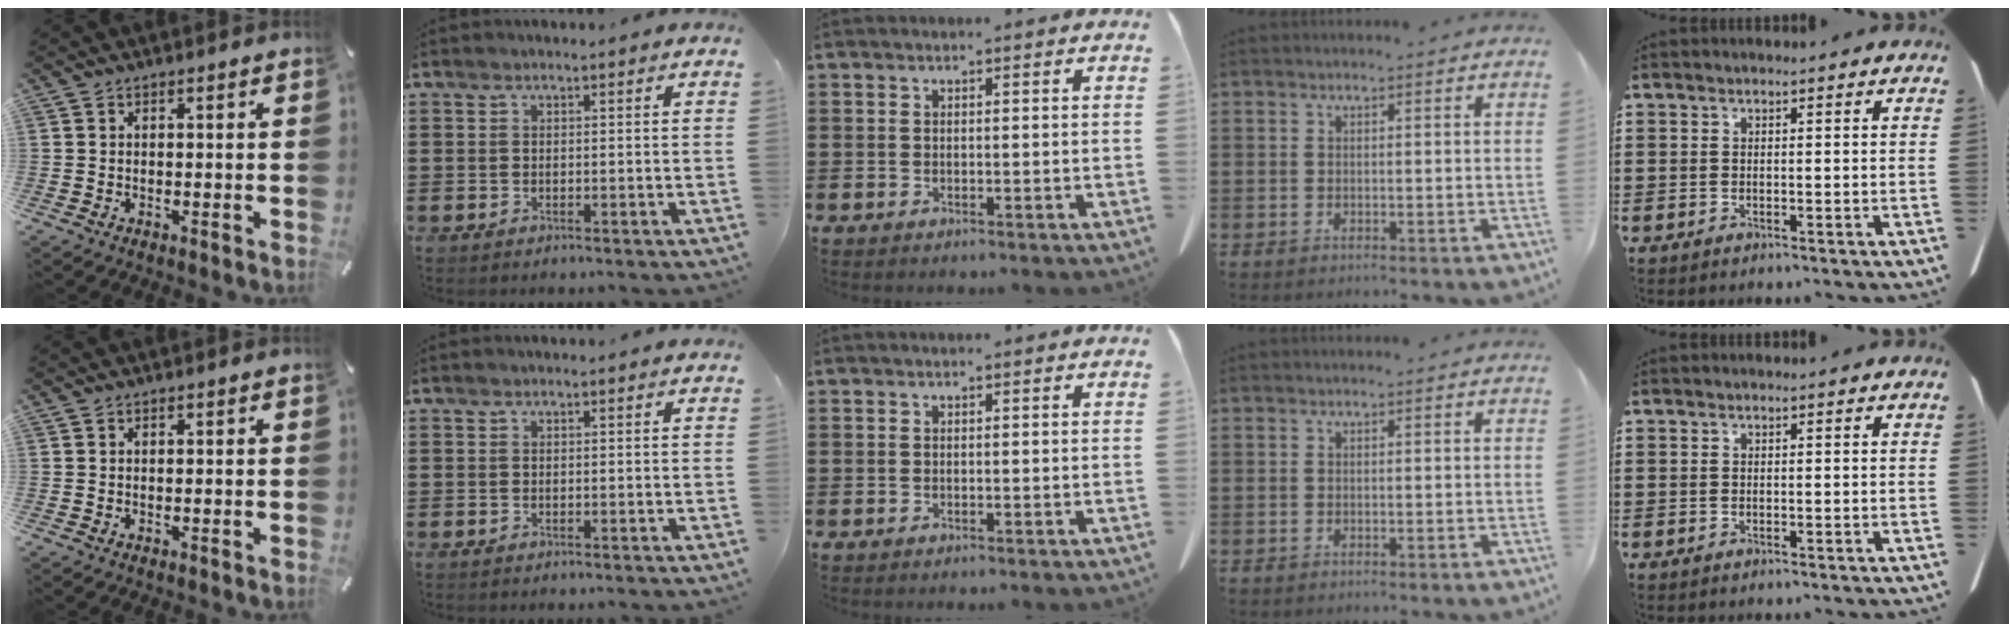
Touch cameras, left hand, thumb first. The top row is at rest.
{}